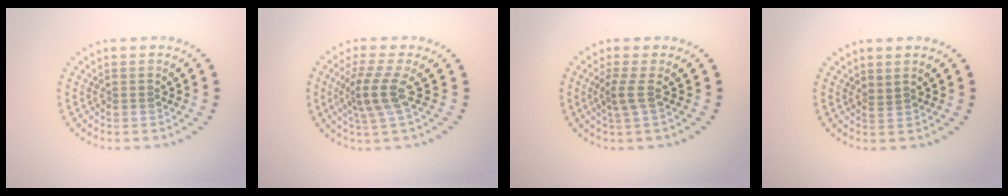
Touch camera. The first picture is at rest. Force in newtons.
{"total": 3.3, "press": 2.3, "slide": 2.4}
{"total": 1.8, "press": 1.2, "slide": 1.3}
{"total": 0.6, "press": 0.3, "slide": 0.5}